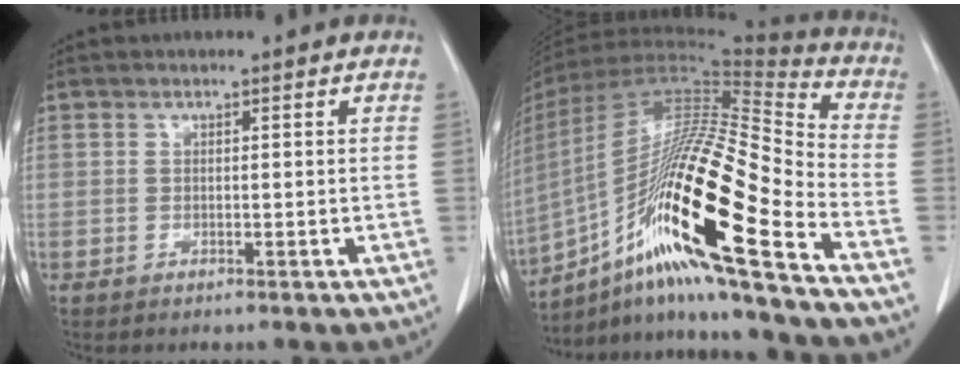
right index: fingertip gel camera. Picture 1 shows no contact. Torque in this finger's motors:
{"motor_torque": [1.73, -0.41, 1.05, 0.21]}